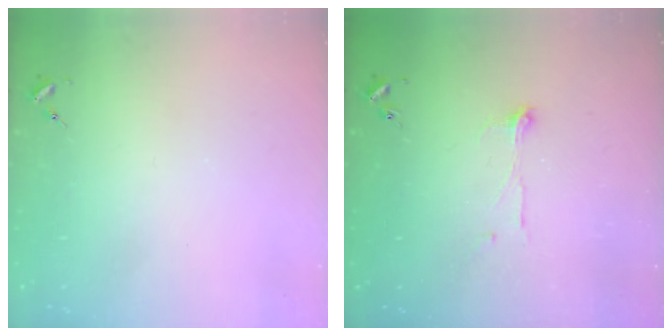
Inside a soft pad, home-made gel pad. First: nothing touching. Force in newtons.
{"total": 5.6, "press": 5.6, "slide": 0.6}